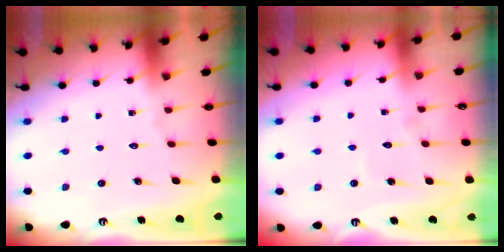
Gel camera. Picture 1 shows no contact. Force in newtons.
{"total": 2.7, "press": 2.7, "slide": 0.2}